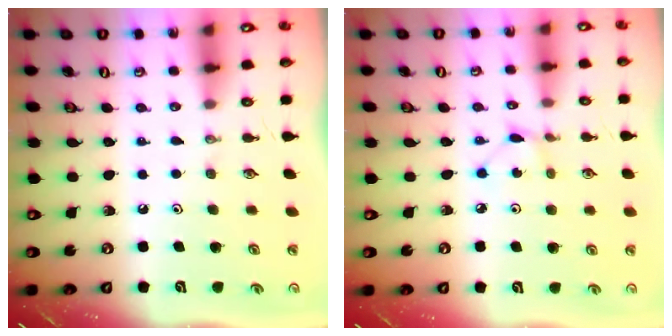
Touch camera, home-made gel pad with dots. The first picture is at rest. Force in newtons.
{"total": 1.3, "press": 1.3, "slide": 0.1}